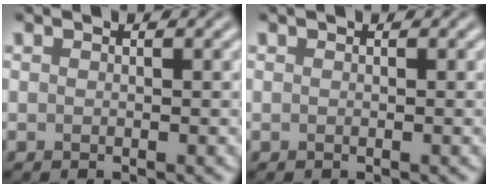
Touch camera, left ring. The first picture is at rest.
{"total": 0.0}